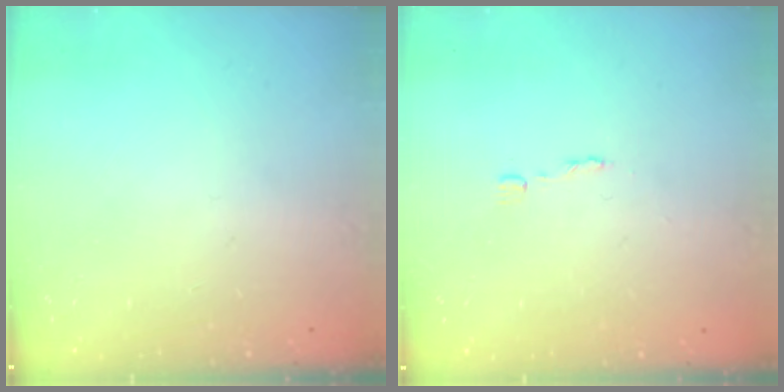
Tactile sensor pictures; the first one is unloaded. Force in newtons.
{"total": 1.8, "press": 1.8, "slide": 0.1}